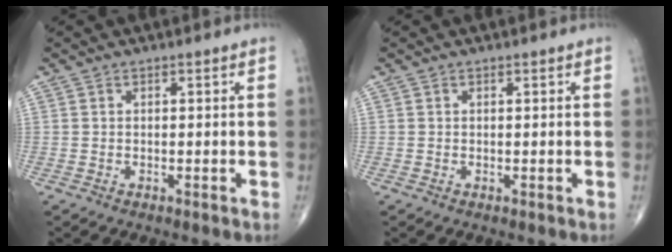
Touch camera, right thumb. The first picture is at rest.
{"total": 0.0}